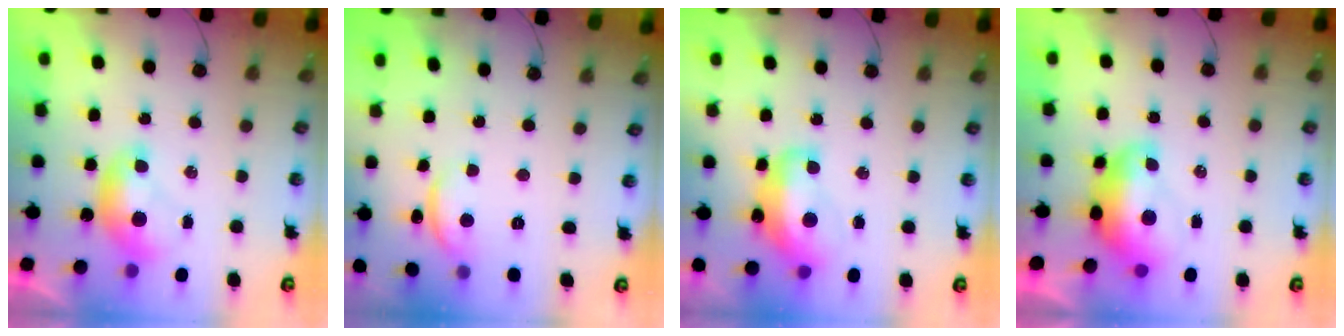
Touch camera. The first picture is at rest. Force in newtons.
{"total": 3.9, "press": 3.9, "slide": 0.5}
{"total": 6.7, "press": 6.6, "slide": 1.1}
{"total": 2.9, "press": 2.8, "slide": 0.7}